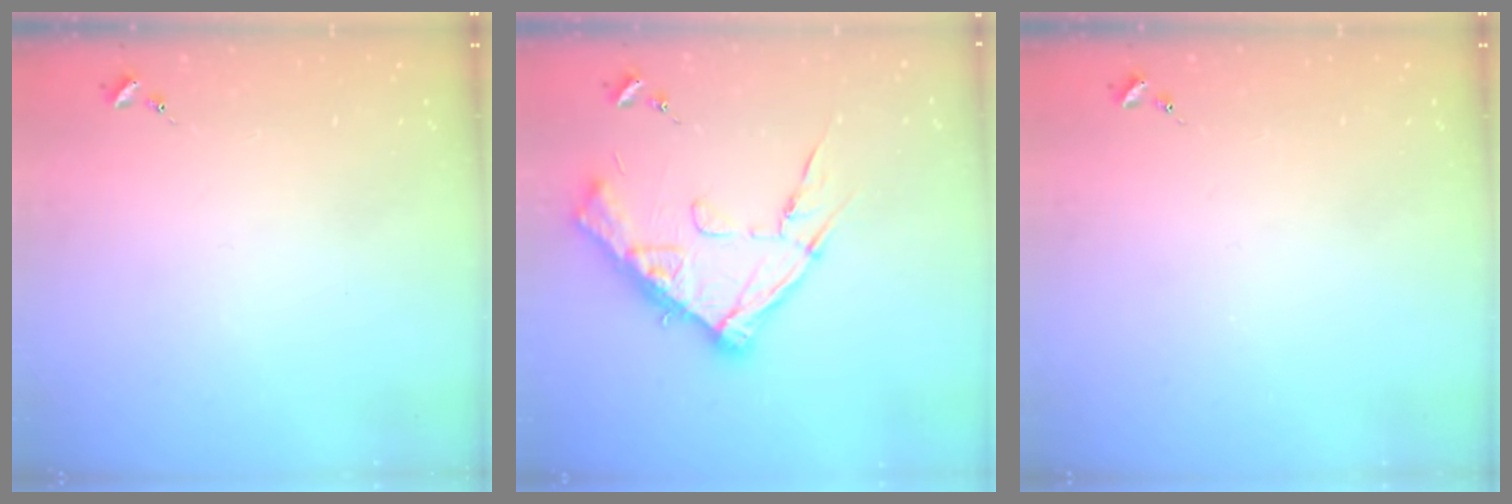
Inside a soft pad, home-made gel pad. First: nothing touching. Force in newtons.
{"total": 15.4, "press": 15.4, "slide": 0.4}
{"total": 0.0}